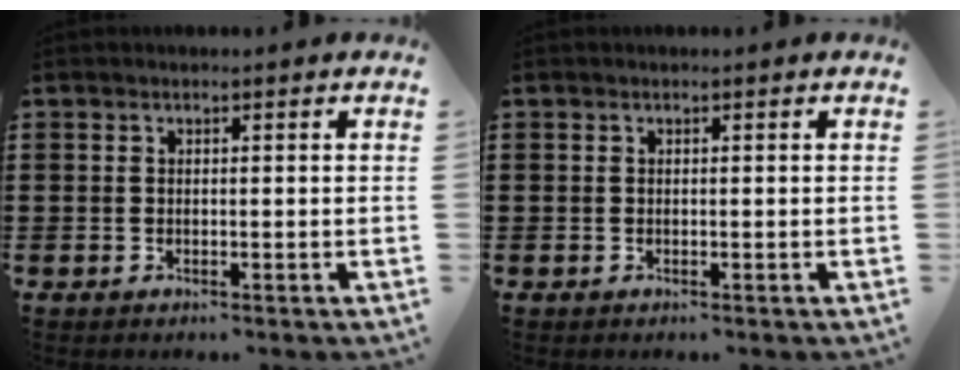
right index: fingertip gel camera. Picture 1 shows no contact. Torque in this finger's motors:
{"motor_torque": [0.07, 0.08, 0.00, 0.00]}